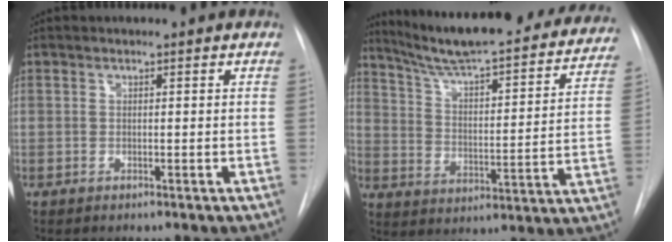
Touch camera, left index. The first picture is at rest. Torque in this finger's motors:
{"motor_torque": [0.40, -0.41, 0.39, 0.10]}